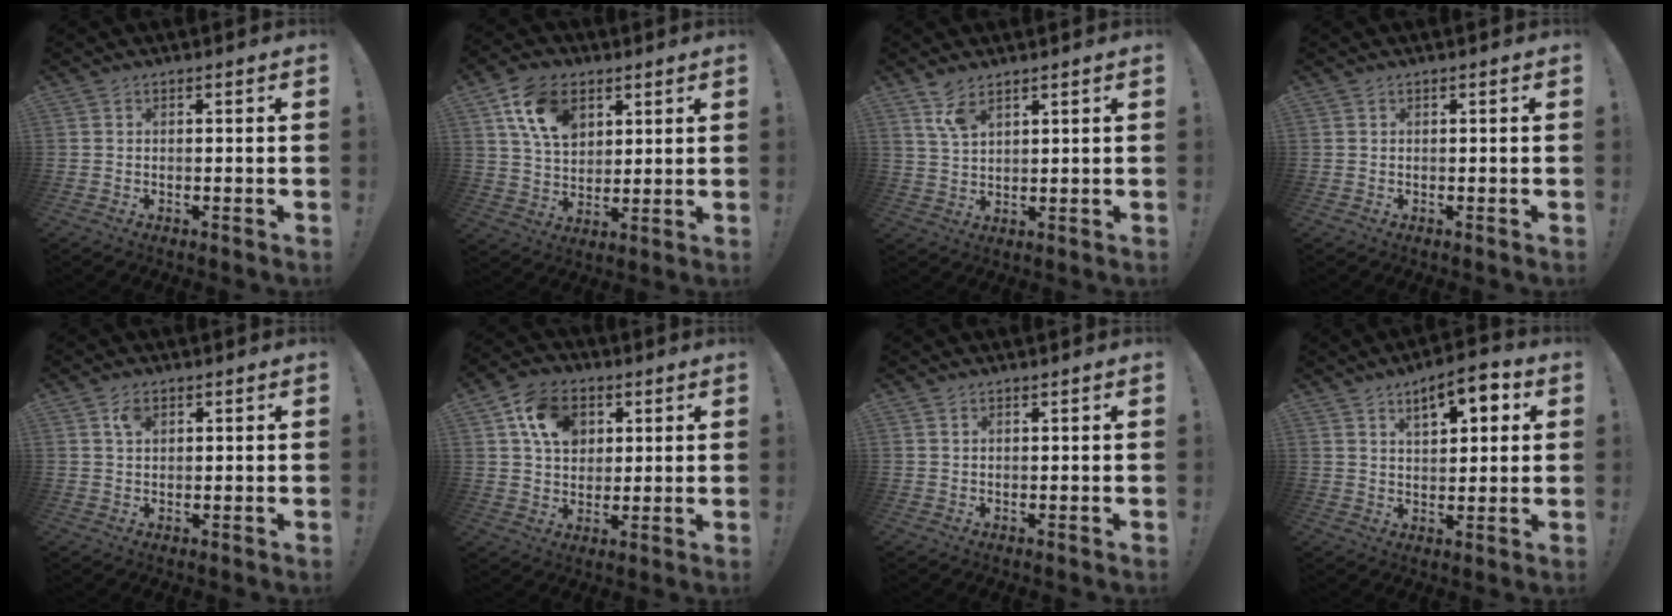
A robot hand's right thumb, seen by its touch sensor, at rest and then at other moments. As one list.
[{"total": 13.8, "force": [6.3, 9.6, 7.6], "torque": [-0.126, -0.012, 0.124]}, {"total": 6.2, "force": [4.3, 2.2, 3.9], "torque": [-0.076, -0.017, 0.079]}, {"total": 0.0}, {"total": 3.1, "force": [1.6, 1.8, 1.9], "torque": [-0.033, -0.001, 0.028]}, {"total": 12.4, "force": [4.8, 9.6, 6.2], "torque": [-0.103, -0.002, 0.095]}, {"total": 0.7, "force": [0.6, 0.2, 0.3], "torque": [-0.007, 0.000, 0.011]}, {"total": 9.2, "force": [4.8, 3.6, 6.9], "torque": [-0.099, -0.018, 0.079]}]